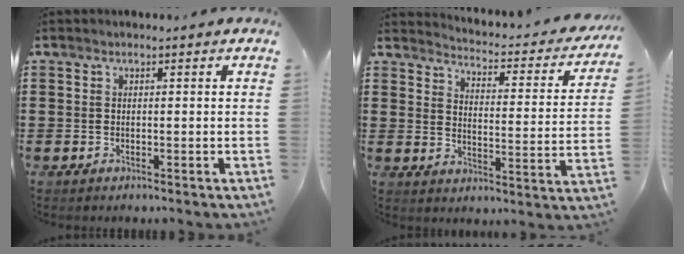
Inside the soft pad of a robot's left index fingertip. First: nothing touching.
{"total": 2.6, "force": [2.5, -0.1, 0.8], "torque": [-0.027, -0.034, 0.031]}